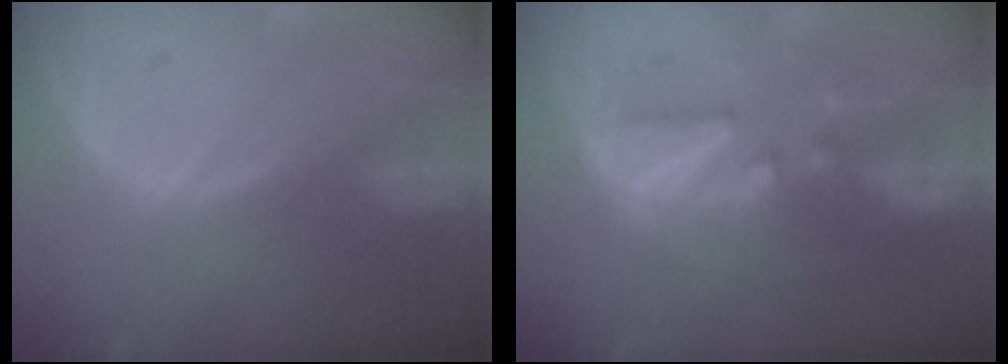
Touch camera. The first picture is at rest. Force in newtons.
{"total": 8.3, "press": 8.1, "slide": 1.9}